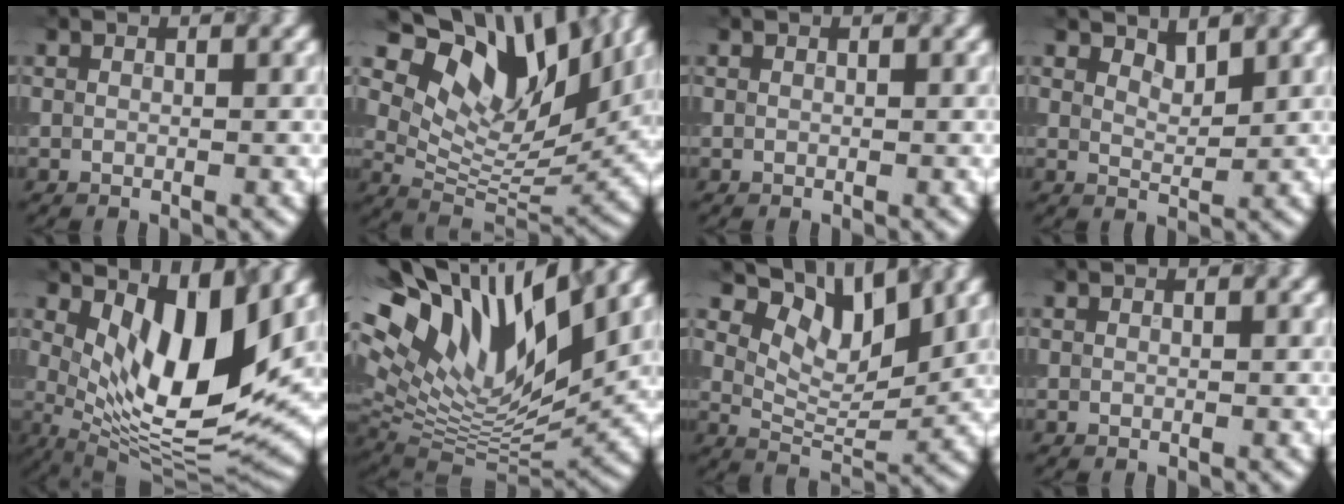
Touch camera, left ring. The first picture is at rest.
{"total": 12.8, "force": [6.9, 6.3, 8.7], "torque": [-0.154, 0.000, 0.129]}
{"total": 0.0}
{"total": 1.8, "force": [1.6, 0.4, 0.6], "torque": [-0.013, -0.004, 0.028]}
{"total": 11.0, "force": [3.1, 3.8, 9.8], "torque": [-0.166, -0.020, 0.059]}
{"total": 16.0, "force": [8.7, 6.4, 11.8], "torque": [-0.234, 0.032, 0.155]}
{"total": 6.5, "force": [4.1, 2.8, 4.3], "torque": [-0.071, -0.002, 0.067]}
{"total": 0.0}